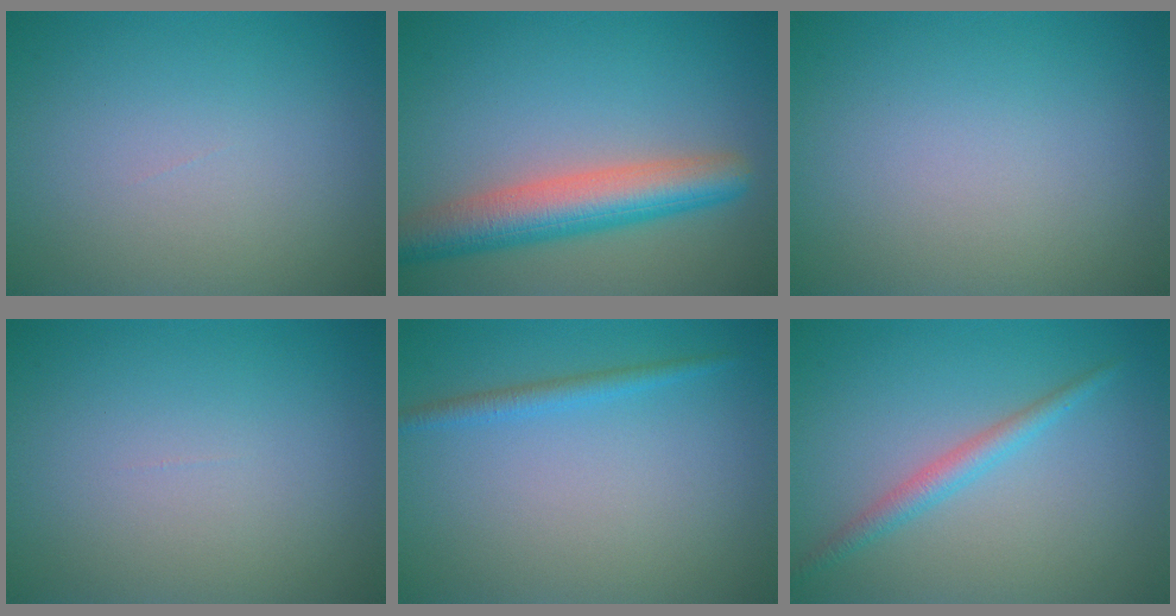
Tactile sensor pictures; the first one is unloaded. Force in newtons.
{"total": 6.3, "press": 6.3, "slide": 0.3}
{"total": 0.0}
{"total": 0.0}
{"total": 1.5, "press": 1.5, "slide": 0.1}
{"total": 2.0, "press": 2.0, "slide": 0.1}